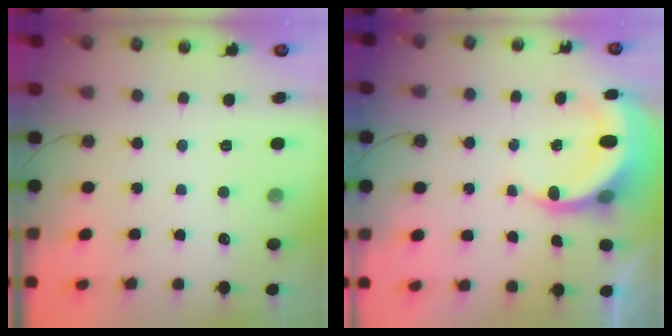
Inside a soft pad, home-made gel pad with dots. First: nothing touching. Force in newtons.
{"total": 6.3, "press": 6.1, "slide": 1.6}